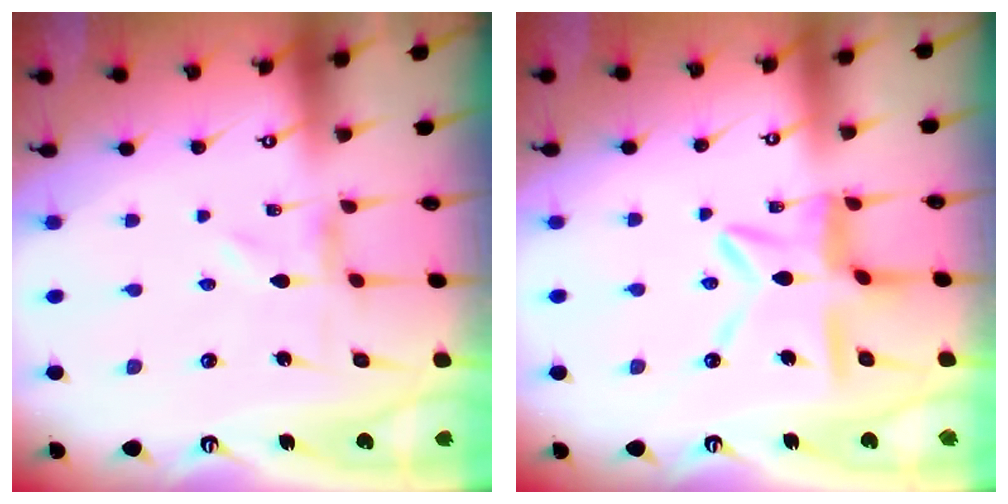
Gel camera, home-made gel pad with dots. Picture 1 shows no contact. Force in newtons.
{"total": 10.6, "press": 10.6, "slide": 0.9}